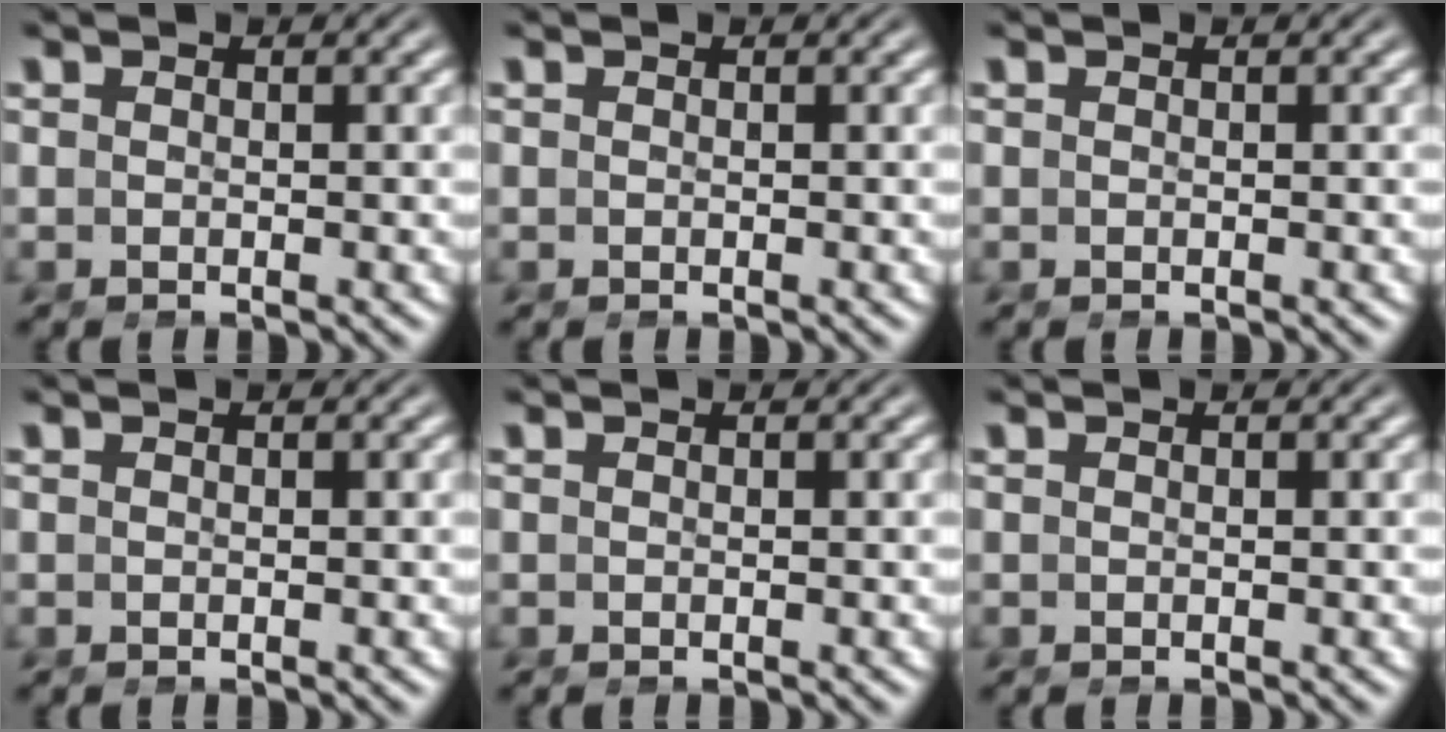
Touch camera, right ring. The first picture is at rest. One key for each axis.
{"total": 0.0}
{"total": 0.0}
{"total": 0.0}
{"total": 0.0}
{"total": 0.0}